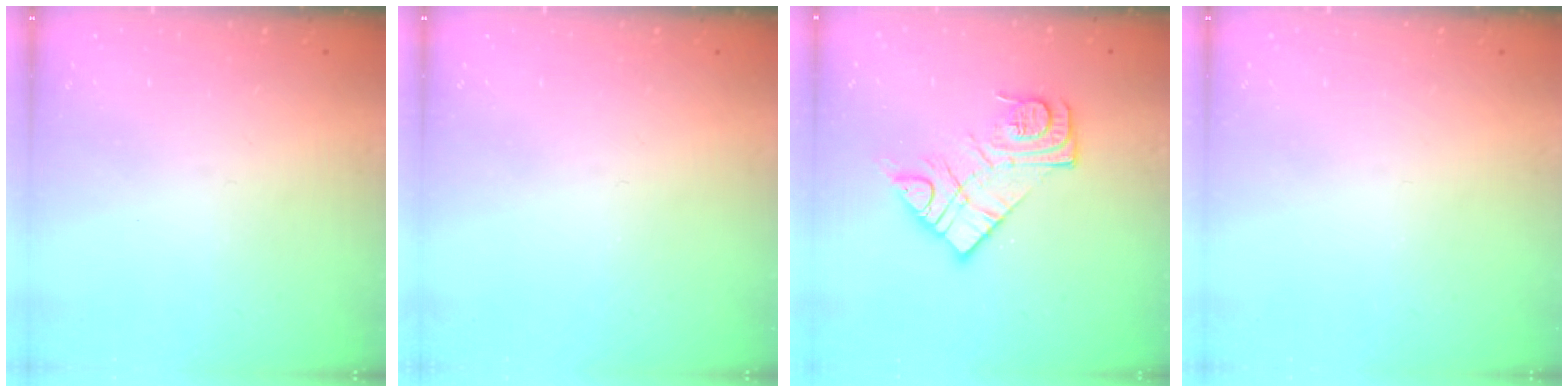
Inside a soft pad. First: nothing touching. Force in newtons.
{"total": 0.0}
{"total": 13.2, "press": 13.2, "slide": 1.0}
{"total": 0.0}